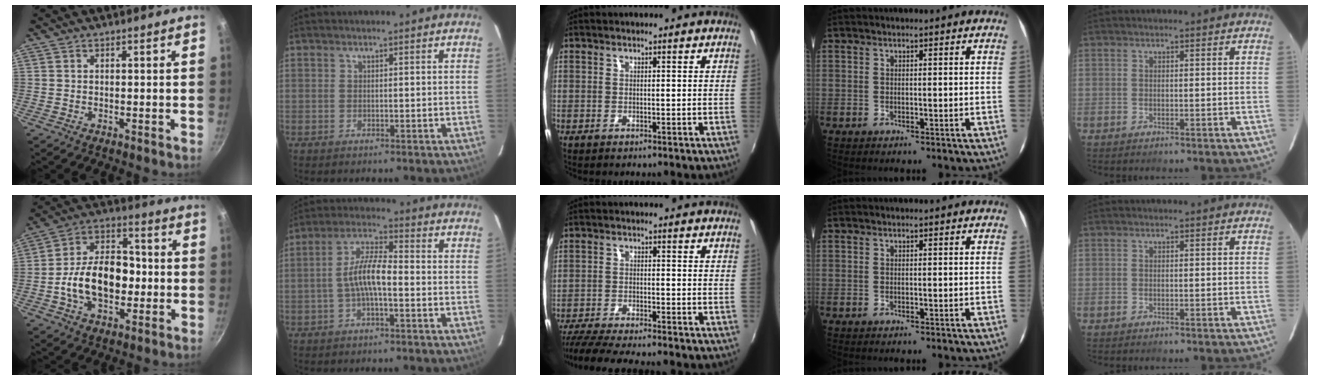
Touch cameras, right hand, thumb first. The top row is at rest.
{"thumb": {"total": 15.9, "force": [-2.5, 10.4, 11.8], "torque": [-0.163, 0.038, -0.053]}, "index": {"total": 7.4, "force": [-1.8, 1.8, 6.9], "torque": [-0.142, 0.015, -0.033]}, "middle": {"total": 9.9, "force": [-8.9, 0.3, 4.3], "torque": [-0.106, -0.025, -0.152]}}